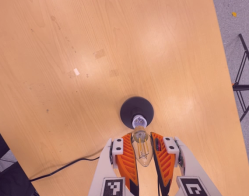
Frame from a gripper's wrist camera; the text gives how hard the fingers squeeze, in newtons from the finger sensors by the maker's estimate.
{"total": 20.5, "left": 23.4, "right": 17.5}